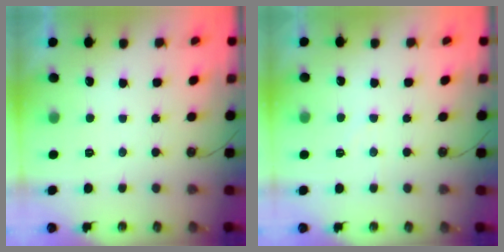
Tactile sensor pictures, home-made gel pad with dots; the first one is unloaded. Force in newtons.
{"total": 3.7, "press": 3.6, "slide": 0.6}